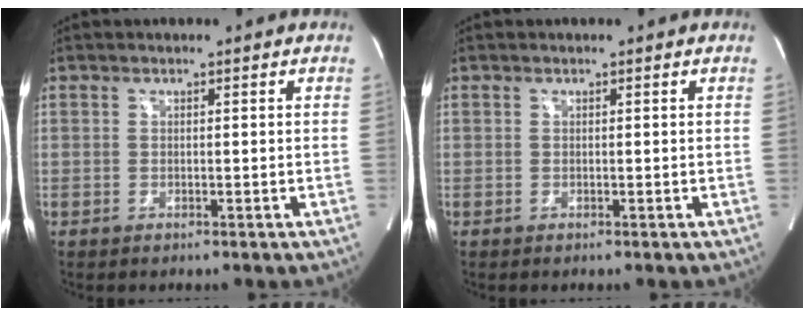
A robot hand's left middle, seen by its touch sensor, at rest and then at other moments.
{"total": 0.0}